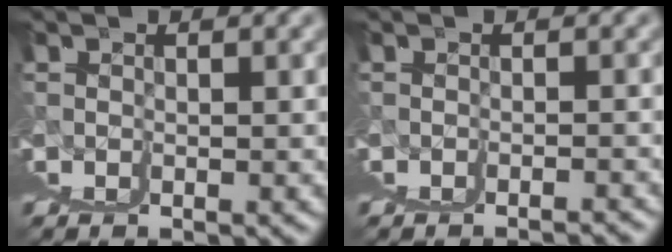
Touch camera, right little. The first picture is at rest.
{"total": 2.1, "force": [-0.8, -1.7, -1.1], "torque": [0.017, 0.009, -0.014]}